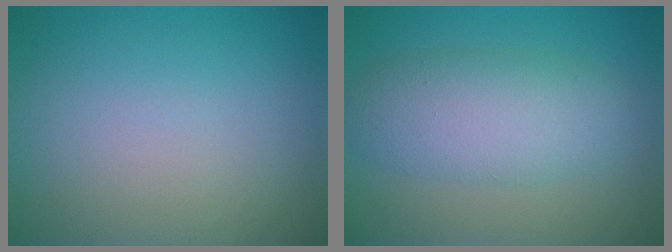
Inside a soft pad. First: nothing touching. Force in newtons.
{"total": 5.5, "press": 5.5, "slide": 0.2}